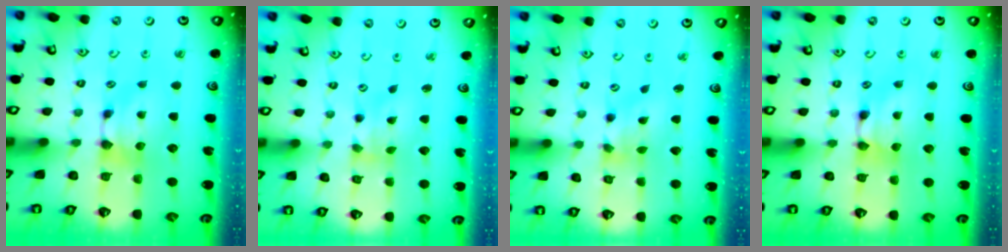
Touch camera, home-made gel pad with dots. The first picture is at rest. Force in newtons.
{"total": 1.2, "press": 0.3, "slide": 1.1}
{"total": 2.2, "press": 1.7, "slide": 1.4}
{"total": 1.8, "press": 1.8, "slide": 0.2}